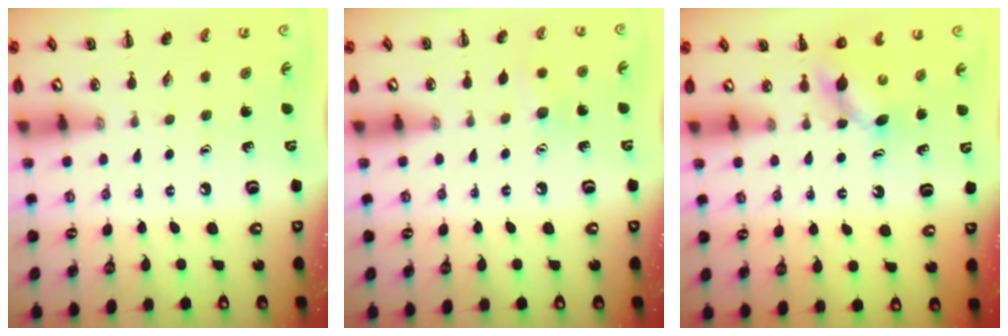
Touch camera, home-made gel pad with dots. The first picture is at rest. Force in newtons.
{"total": 6.8, "press": 6.7, "slide": 1.4}
{"total": 4.0, "press": 3.9, "slide": 0.7}